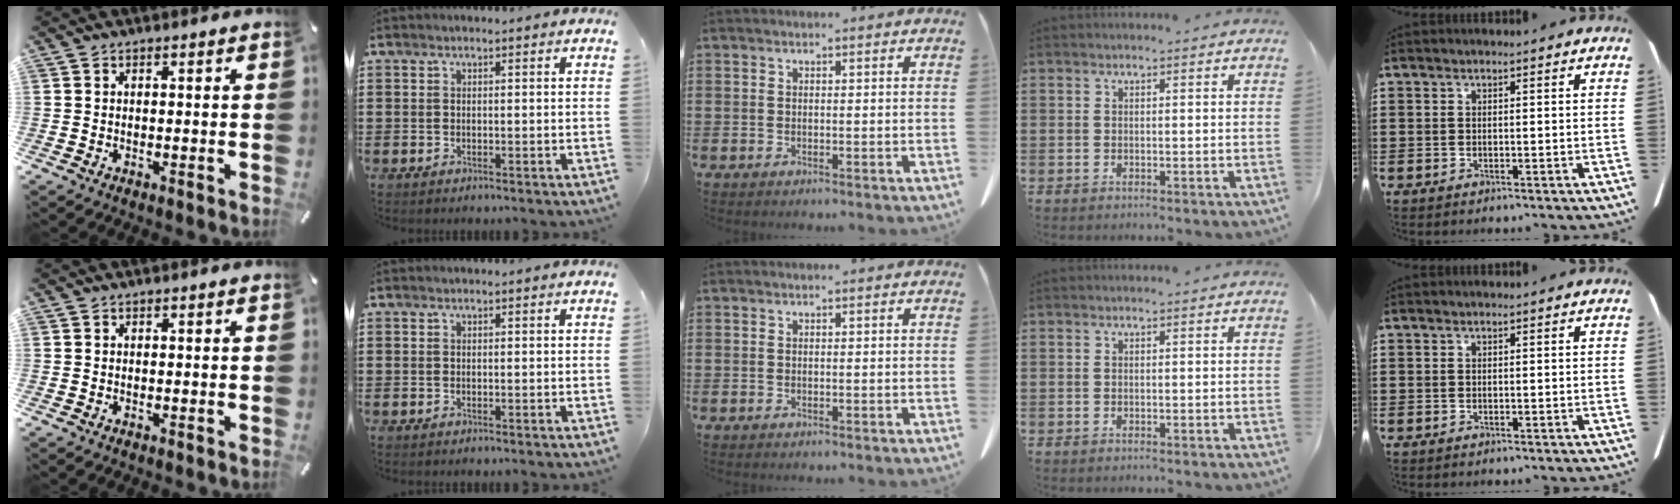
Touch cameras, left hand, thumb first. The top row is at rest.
{}